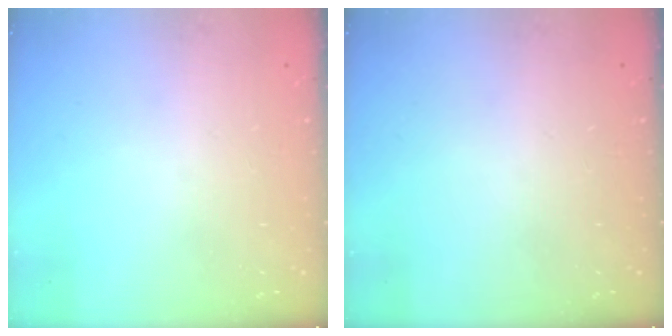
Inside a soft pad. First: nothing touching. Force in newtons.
{"total": 0.0}